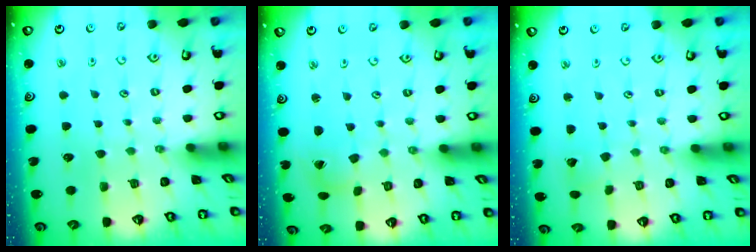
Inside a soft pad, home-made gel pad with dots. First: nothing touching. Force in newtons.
{"total": 1.7, "press": 1.6, "slide": 0.2}
{"total": 2.8, "press": 2.8, "slide": 0.3}